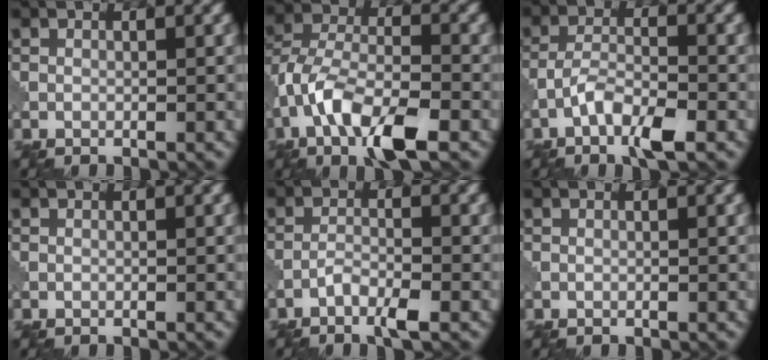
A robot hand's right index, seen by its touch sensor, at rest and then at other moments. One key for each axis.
{"total": 8.6, "fx": -4.2, "fy": 3.4, "fz": 6.7, "tx": -0.132, "ty": 0.004, "tz": -0.091}
{"total": 4.3, "fx": -2.4, "fy": 1.3, "fz": 3.4, "tx": -0.066, "ty": 0.005, "tz": -0.051}
{"total": 0.0}
{"total": 2.4, "fx": -1.6, "fy": 0.4, "fz": 1.8, "tx": -0.037, "ty": 0.003, "tz": -0.036}
{"total": 0.0}